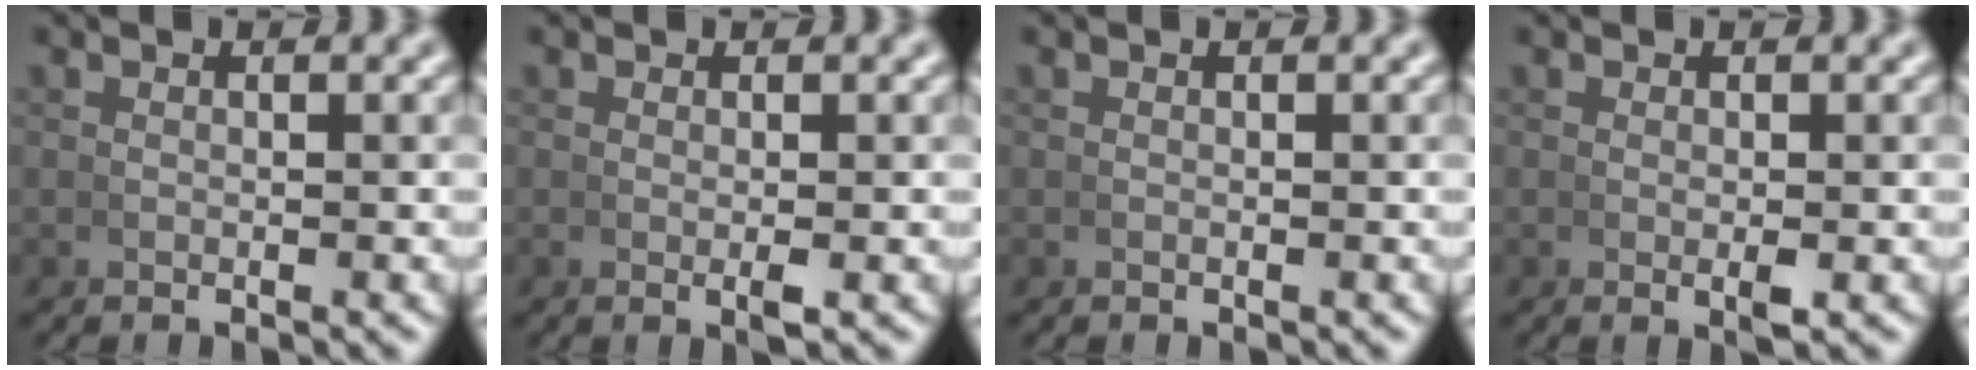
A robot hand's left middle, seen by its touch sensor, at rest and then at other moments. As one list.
[{"total": 1.0, "force": [-0.1, 0.1, 1.0], "torque": [-0.017, -0.001, -0.001]}, {"total": 0.0}, {"total": 1.1, "force": [-0.1, 0.2, 1.0], "torque": [-0.019, -0.003, 0.000]}]